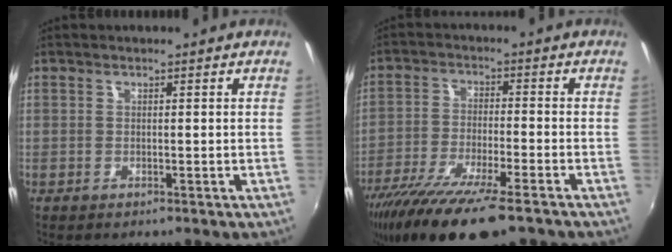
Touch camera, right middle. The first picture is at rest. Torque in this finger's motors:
{"motor_torque": [1.29, -0.85, 0.48, 0.21]}